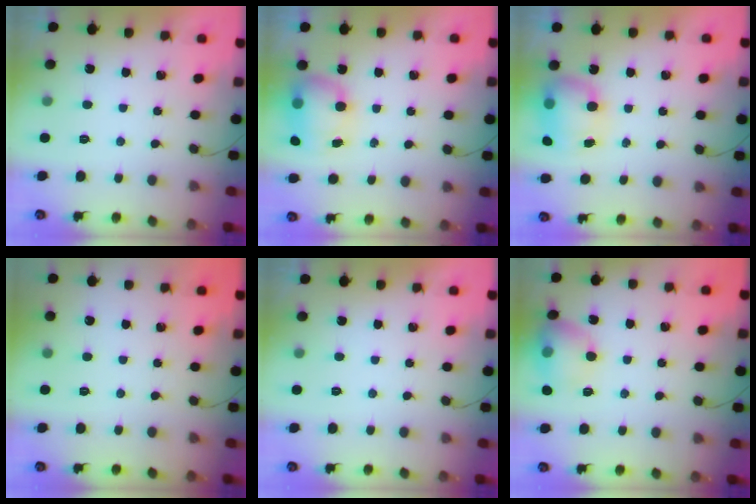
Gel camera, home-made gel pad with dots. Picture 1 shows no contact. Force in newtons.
{"total": 8.2, "press": 8.1, "slide": 1.3}
{"total": 7.6, "press": 7.6, "slide": 0.7}
{"total": 0.0}
{"total": 0.0}
{"total": 12.2, "press": 12.0, "slide": 1.7}